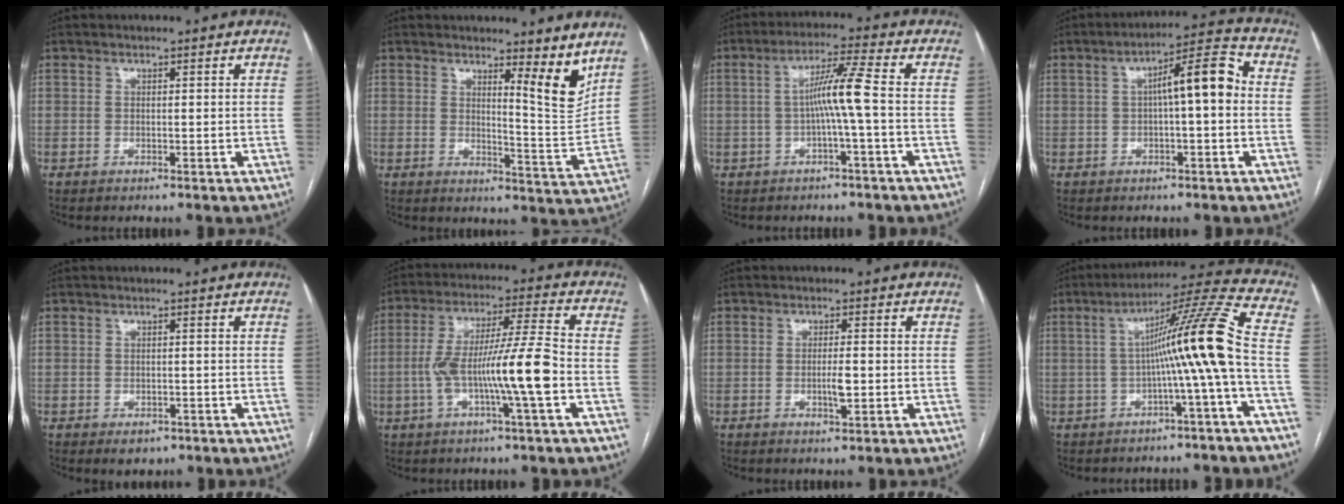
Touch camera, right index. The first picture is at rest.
{"total": 6.7, "force": [4.8, 0.3, 4.6], "torque": [-0.058, -0.035, 0.066]}
{"total": 6.4, "force": [-0.7, -1.0, 6.3], "torque": [-0.113, 0.016, -0.012]}
{"total": 8.6, "force": [0.5, 1.5, 8.4], "torque": [-0.127, 0.031, 0.005]}
{"total": 2.3, "force": [-1.3, 1.6, 1.1], "torque": [-0.009, 0.001, -0.008]}
{"total": 12.6, "force": [-2.9, -0.3, 12.2], "torque": [-0.232, 0.011, -0.055]}
{"total": 2.9, "force": [-0.6, 0.3, 2.8], "torque": [-0.053, -0.002, -0.008]}
{"total": 12.4, "force": [-1.5, -2.3, 12.1], "torque": [-0.176, 0.023, -0.026]}